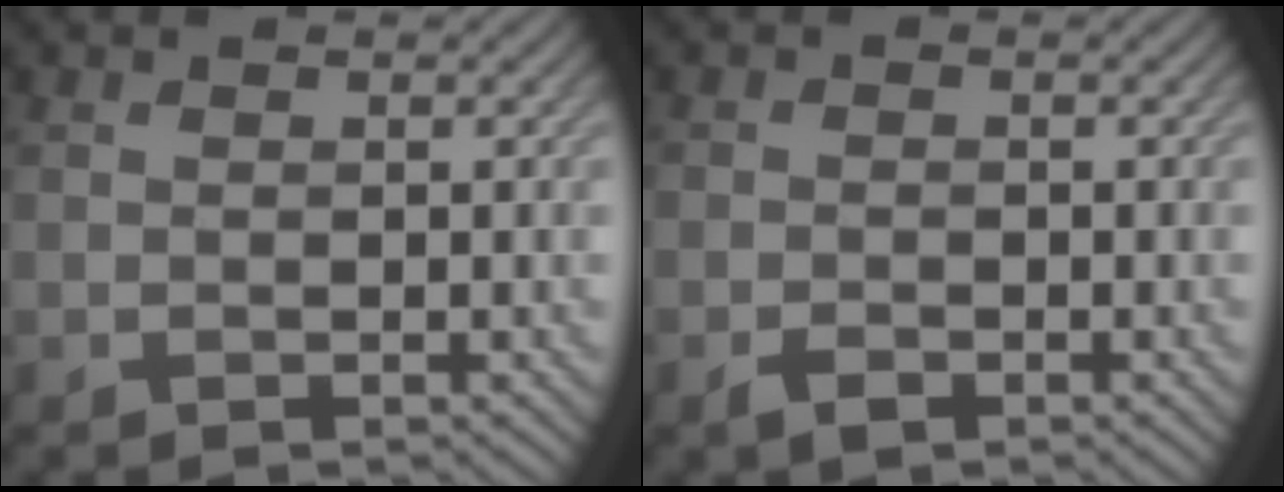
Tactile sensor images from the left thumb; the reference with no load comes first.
{"total": 1.7, "force": [-1.1, 1.0, 0.9], "torque": [-0.018, -0.003, -0.023]}